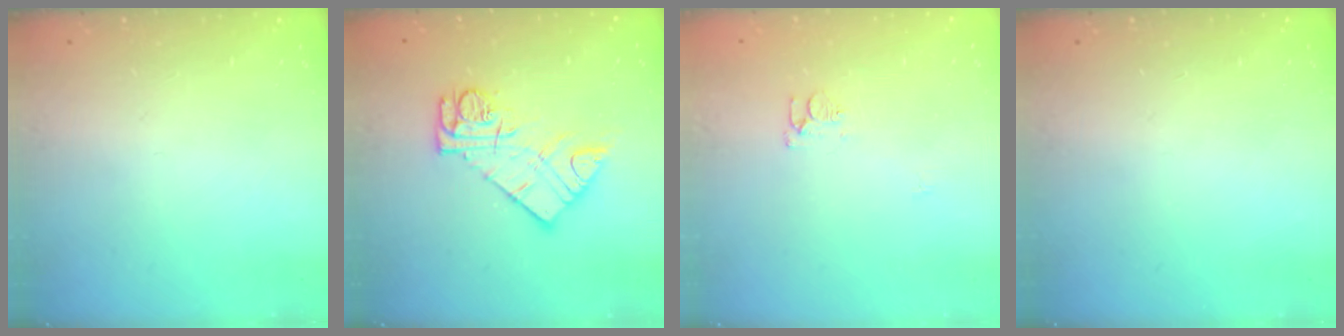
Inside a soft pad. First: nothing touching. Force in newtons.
{"total": 12.0, "press": 11.9, "slide": 1.1}
{"total": 5.5, "press": 5.5, "slide": 0.4}
{"total": 0.0}